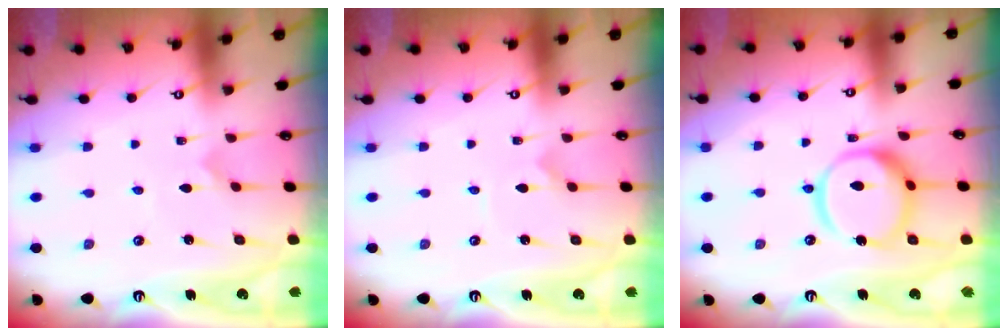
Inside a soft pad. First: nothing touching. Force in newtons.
{"total": 0.0}
{"total": 13.6, "press": 13.6, "slide": 0.9}